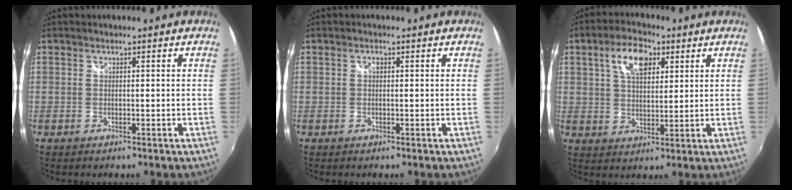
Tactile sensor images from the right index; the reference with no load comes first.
{"total": 0.6, "force": [0.1, 0.4, 0.4], "torque": [-0.007, 0.003, 0.000]}
{"total": 8.7, "force": [3.7, 4.6, 6.4], "torque": [-0.111, 0.023, 0.063]}